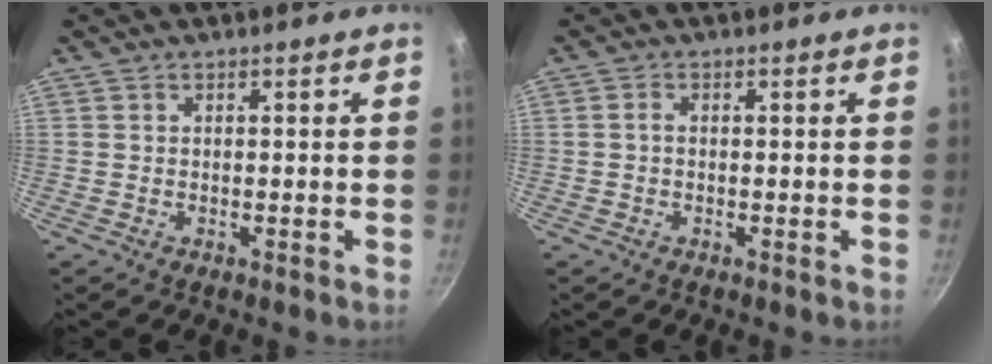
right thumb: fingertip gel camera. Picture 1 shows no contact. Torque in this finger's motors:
{"motor_torque": [-0.67, 0.02, -0.16, 0.09, 0.08]}